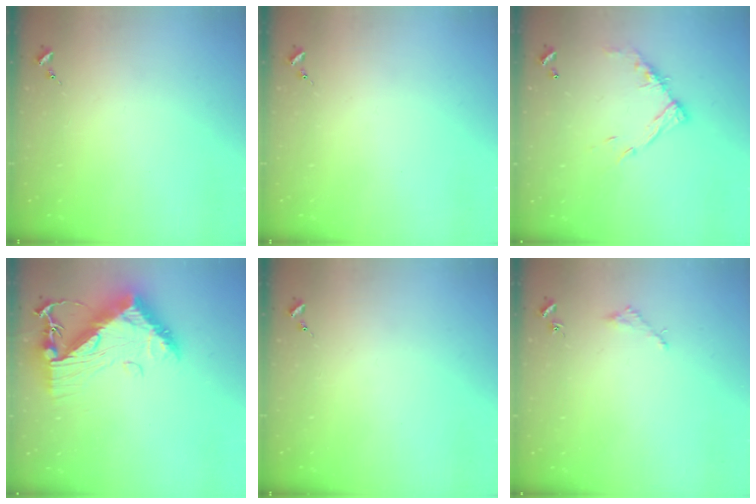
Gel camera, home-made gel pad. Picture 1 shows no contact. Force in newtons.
{"total": 0.0}
{"total": 12.1, "press": 12.1, "slide": 1.1}
{"total": 13.5, "press": 13.5, "slide": 1.2}
{"total": 0.0}
{"total": 1.6, "press": 1.6, "slide": 0.2}